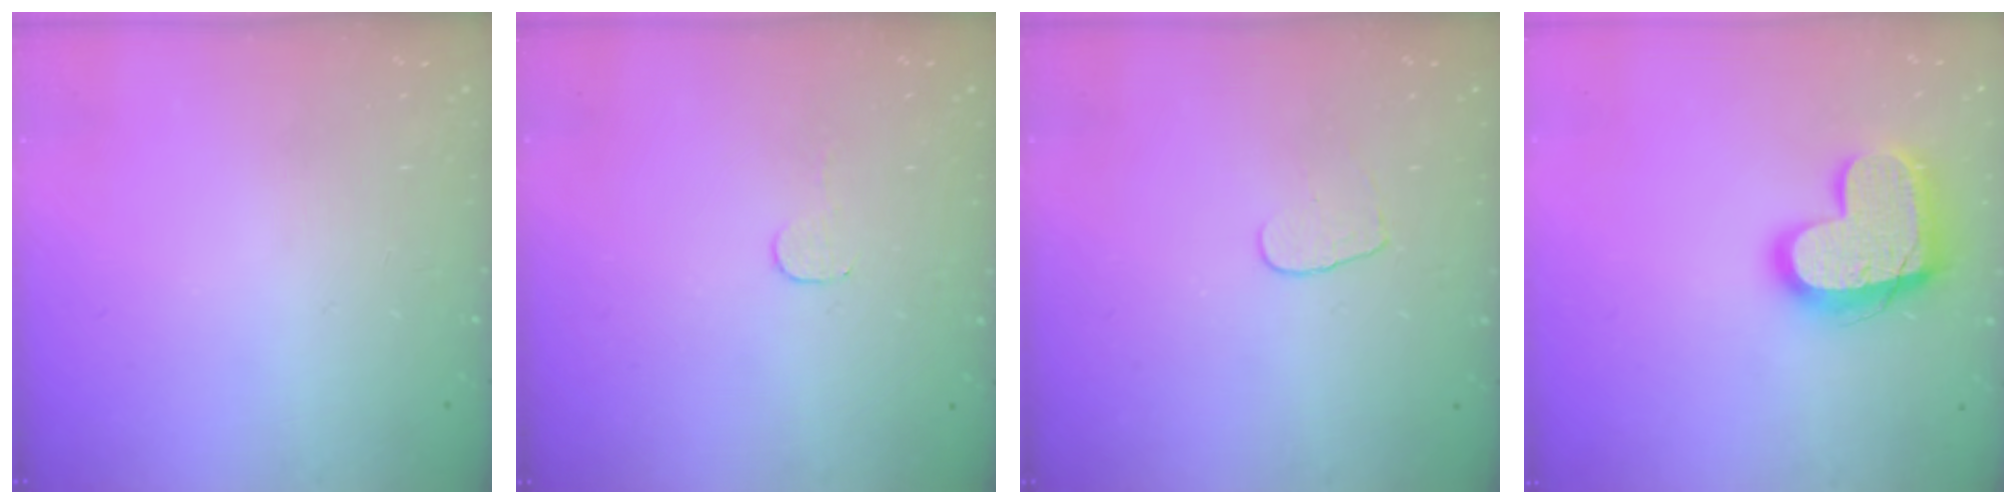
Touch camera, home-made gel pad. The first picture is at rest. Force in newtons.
{"total": 2.8, "press": 2.8, "slide": 0.2}
{"total": 4.4, "press": 4.4, "slide": 0.3}
{"total": 17.3, "press": 17.3, "slide": 1.2}